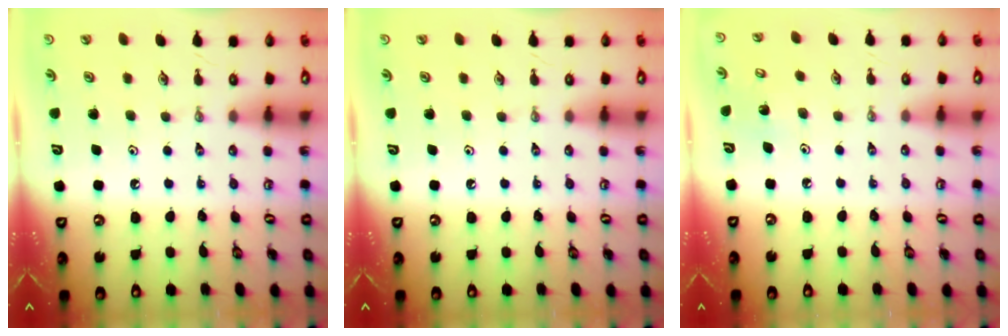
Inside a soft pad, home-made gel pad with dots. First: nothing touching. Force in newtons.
{"total": 0.0}
{"total": 4.4, "press": 4.3, "slide": 0.4}